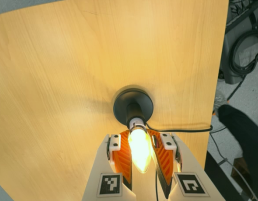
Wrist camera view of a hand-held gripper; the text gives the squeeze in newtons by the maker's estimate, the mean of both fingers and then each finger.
{"total": 21.1, "left": 17.3, "right": 24.9}